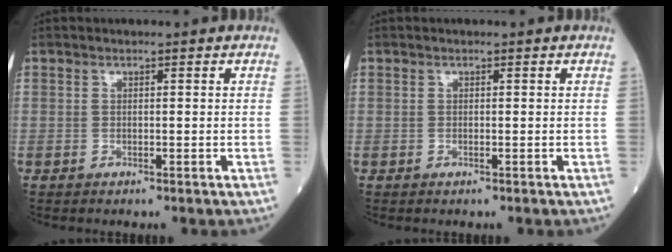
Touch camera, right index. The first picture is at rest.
{"total": 0.0}